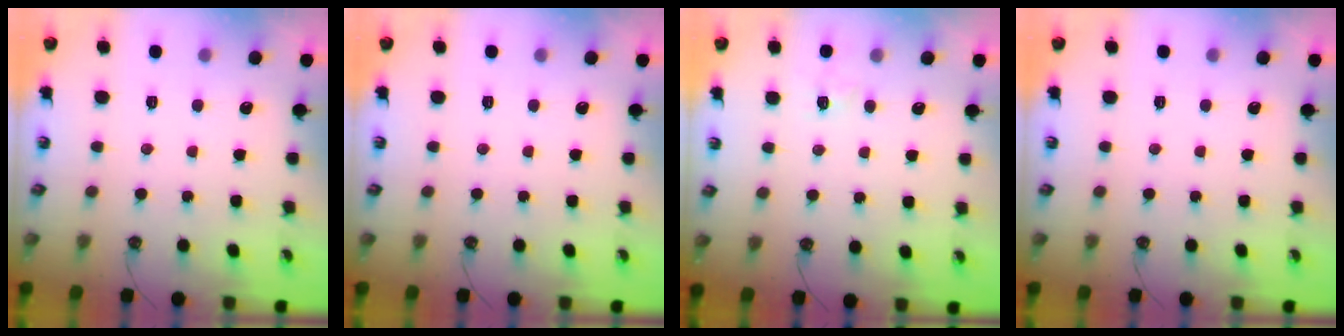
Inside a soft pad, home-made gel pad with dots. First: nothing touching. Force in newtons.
{"total": 0.0}
{"total": 4.8, "press": 4.7, "slide": 0.7}
{"total": 0.0}